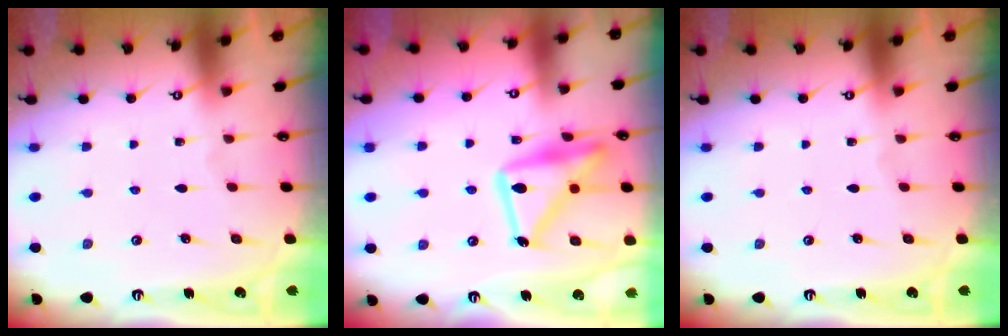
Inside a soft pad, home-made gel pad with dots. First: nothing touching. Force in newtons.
{"total": 19.0, "press": 19.0, "slide": 1.4}
{"total": 0.0}